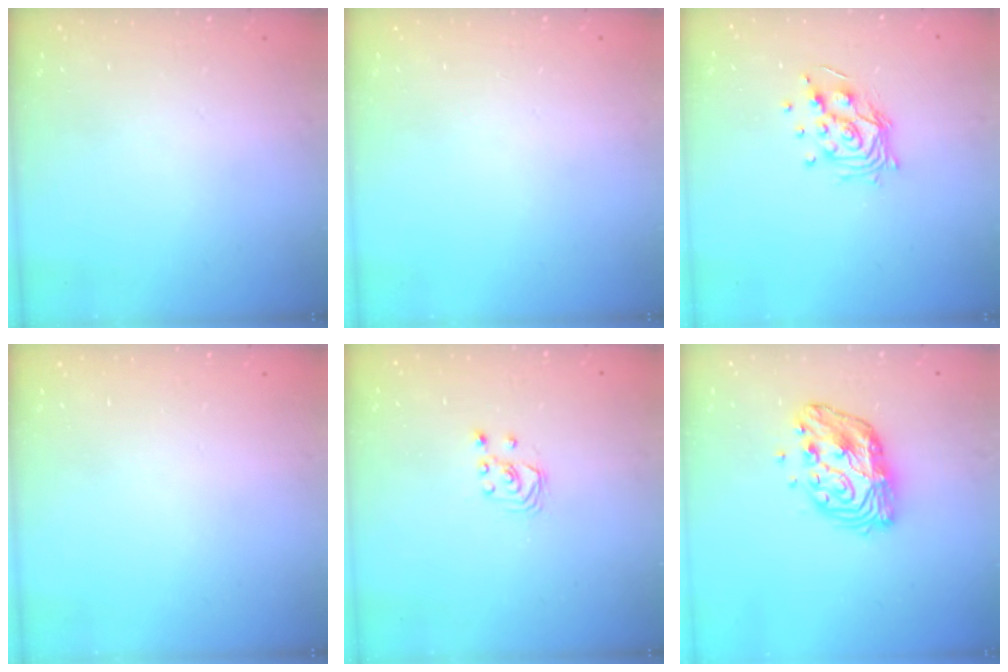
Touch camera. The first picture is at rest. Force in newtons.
{"total": 0.0}
{"total": 11.5, "press": 11.4, "slide": 1.0}
{"total": 0.0}
{"total": 1.8, "press": 1.8, "slide": 0.2}
{"total": 12.7, "press": 12.6, "slide": 1.0}